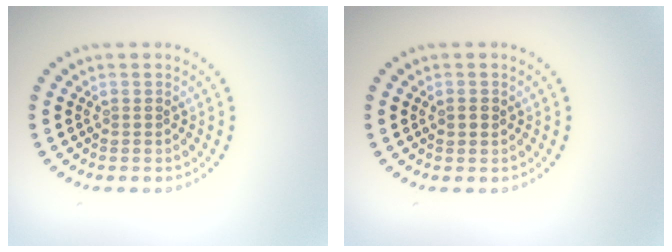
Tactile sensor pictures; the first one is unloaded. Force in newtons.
{"total": 1.1, "press": 1.0, "slide": 0.4}